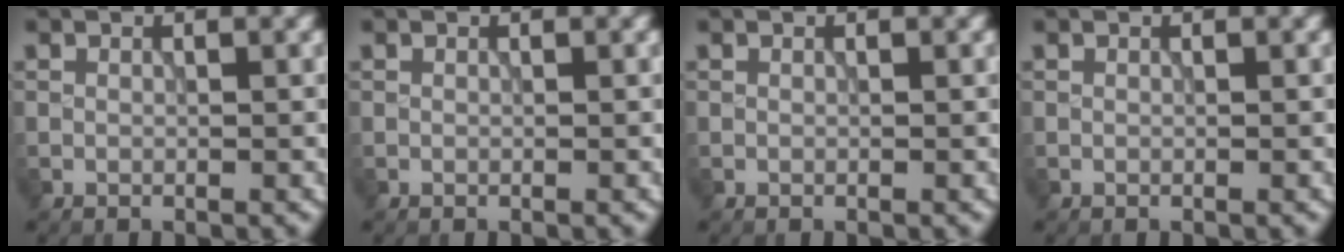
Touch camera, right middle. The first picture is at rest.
{"total": 0.0}
{"total": 0.0}
{"total": 0.0}